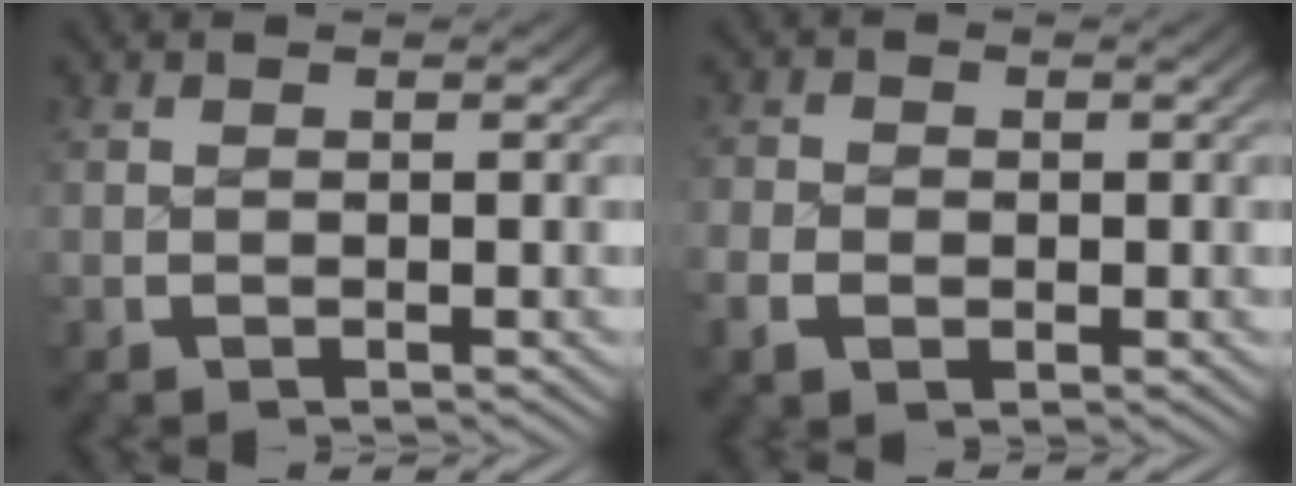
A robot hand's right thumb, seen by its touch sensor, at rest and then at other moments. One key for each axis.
{"total": 2.2, "fx": -0.5, "fy": 1.8, "fz": 1.1, "tx": -0.020, "ty": 0.003, "tz": -0.013}